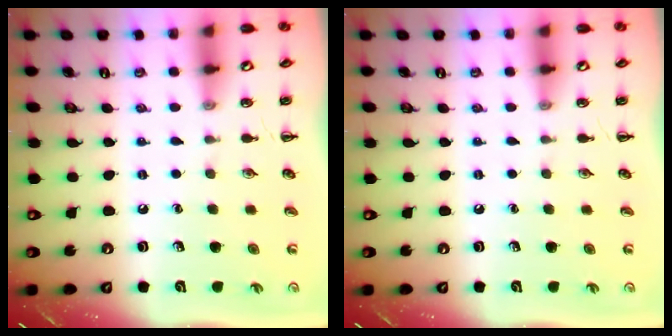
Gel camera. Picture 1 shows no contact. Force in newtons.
{"total": 0.0}